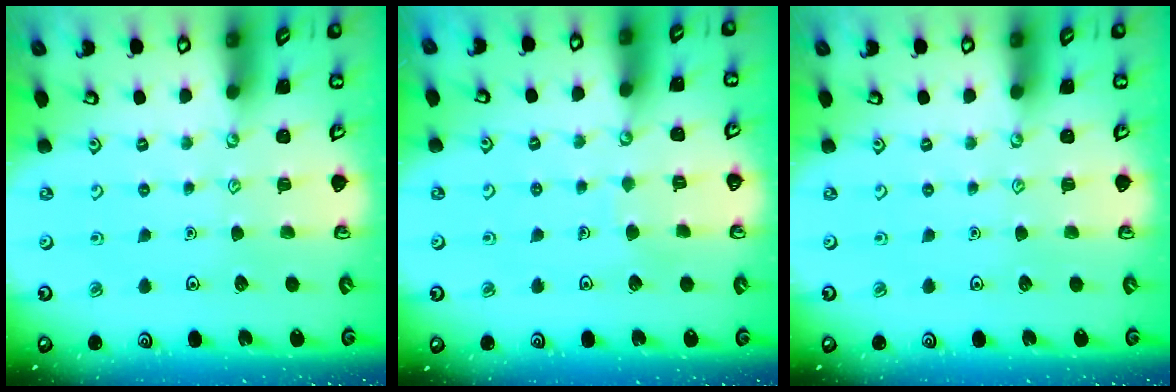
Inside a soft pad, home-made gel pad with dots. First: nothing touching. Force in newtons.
{"total": 2.2, "press": 2.2, "slide": 0.1}
{"total": 0.0}